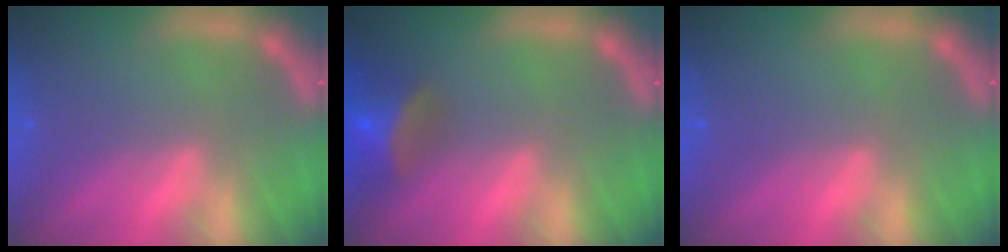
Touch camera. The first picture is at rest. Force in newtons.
{"total": 5.5}
{"total": 0.0}